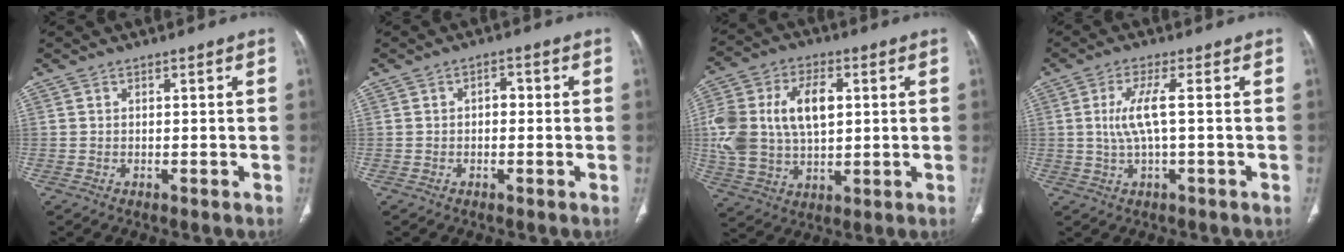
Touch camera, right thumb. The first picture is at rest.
{"total": 2.1, "force": [0.0, 1.3, 1.6], "torque": [-0.015, 0.003, -0.006]}
{"total": 18.2, "force": [2.9, 11.2, 14.0], "torque": [-0.284, 0.009, 0.058]}
{"total": 5.5, "force": [0.4, 0.7, 5.4], "torque": [-0.136, 0.007, 0.005]}